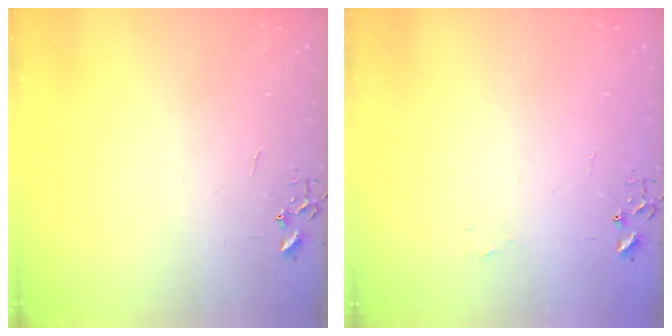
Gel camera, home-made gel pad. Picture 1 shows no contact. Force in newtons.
{"total": 4.2, "press": 4.2, "slide": 0.5}